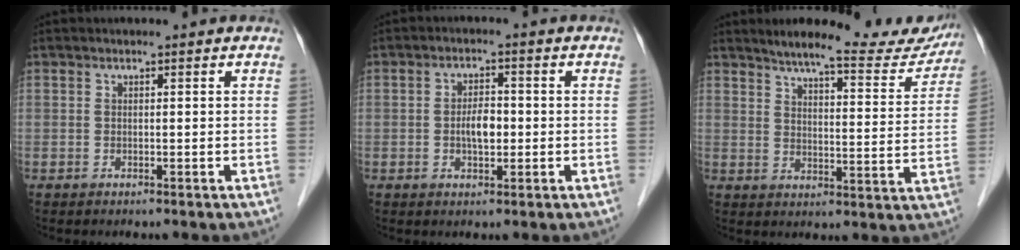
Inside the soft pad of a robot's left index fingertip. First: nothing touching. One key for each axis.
{"total": 3.8, "fx": -0.5, "fy": 1.7, "fz": 3.3, "tx": -0.062, "ty": 0.004, "tz": -0.009}
{"total": 16.1, "fx": 14.7, "fy": 2.8, "fz": 6.1, "tx": -0.072, "ty": -0.023, "tz": 0.180}